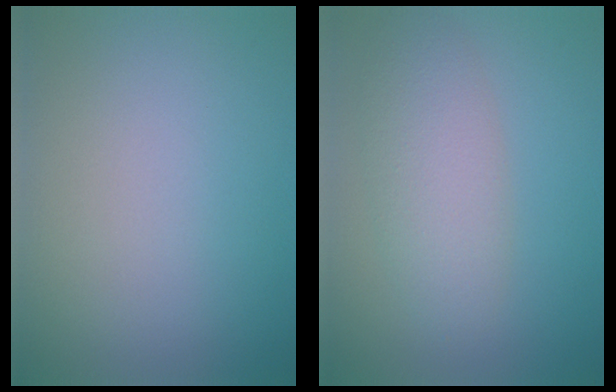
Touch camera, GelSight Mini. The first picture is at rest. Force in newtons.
{"total": 4.3, "press": 4.3, "slide": 0.1}